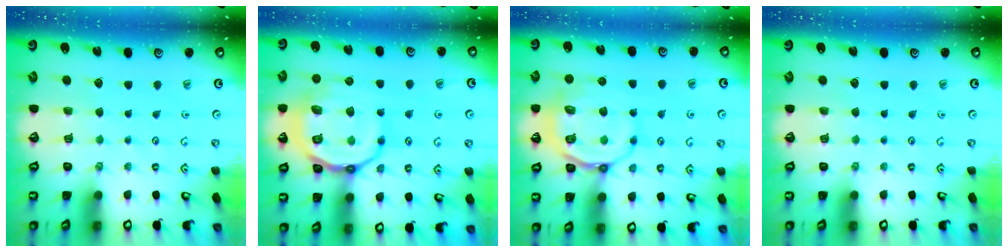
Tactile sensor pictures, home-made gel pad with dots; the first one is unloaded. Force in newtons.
{"total": 20.8, "press": 20.7, "slide": 2.0}
{"total": 11.7, "press": 11.6, "slide": 1.5}
{"total": 0.0}